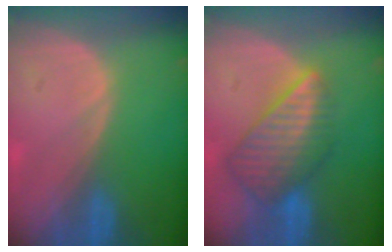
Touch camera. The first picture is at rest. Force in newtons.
{"total": 8.7, "press": 7.6, "slide": 4.3}